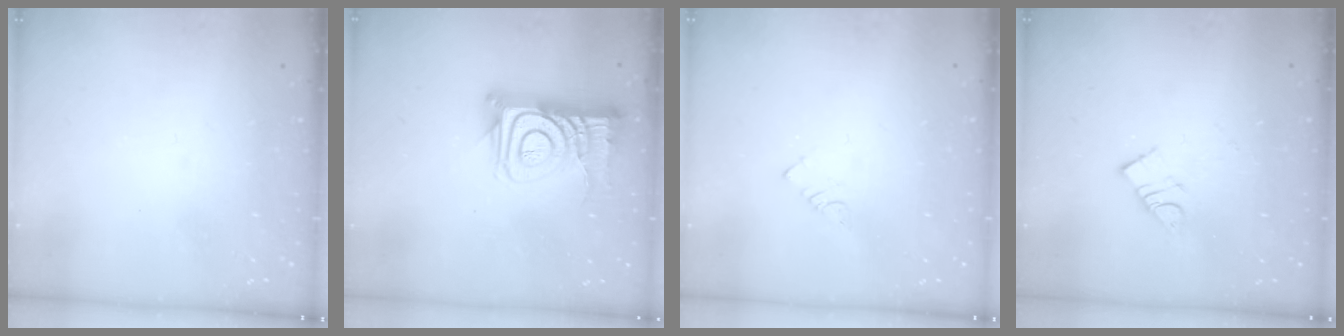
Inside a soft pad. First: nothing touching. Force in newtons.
{"total": 13.6, "press": 13.6, "slide": 1.0}
{"total": 2.3, "press": 2.3, "slide": 0.4}
{"total": 5.9, "press": 5.9, "slide": 0.1}